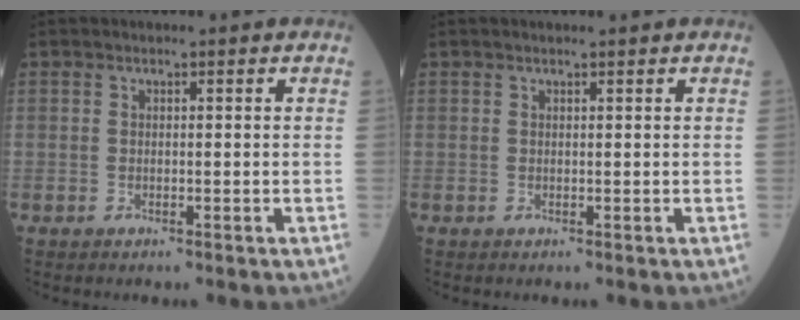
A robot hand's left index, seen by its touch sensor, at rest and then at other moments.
{"total": 1.2, "force": [1.1, -0.1, 0.5], "torque": [-0.006, 0.007, 0.021]}